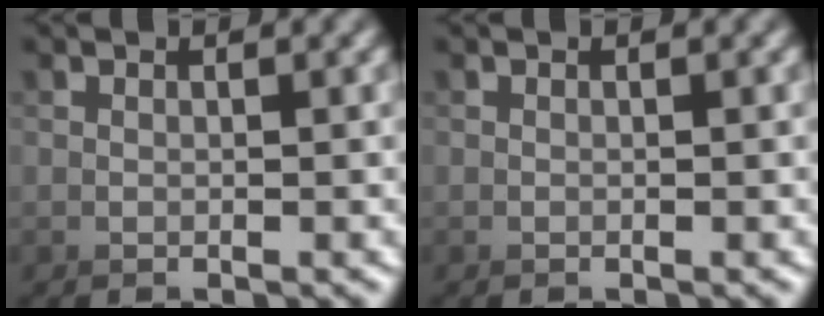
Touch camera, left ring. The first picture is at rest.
{"total": 0.0}